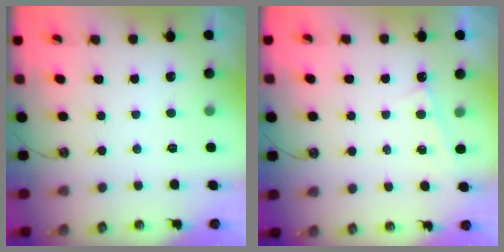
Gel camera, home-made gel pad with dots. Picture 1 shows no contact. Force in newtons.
{"total": 0.9, "press": 0.9, "slide": 0.1}